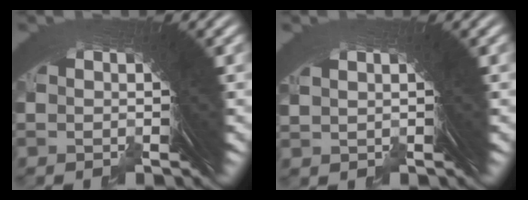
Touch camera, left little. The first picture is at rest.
{"total": 0.7, "force": [0.7, -0.1, -0.1], "torque": [0.010, 0.000, 0.019]}